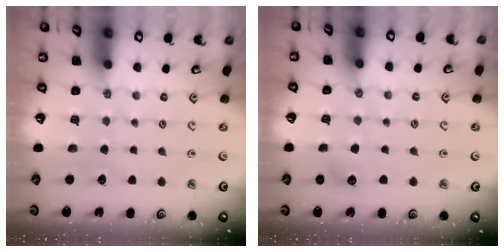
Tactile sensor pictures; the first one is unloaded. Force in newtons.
{"total": 4.7, "press": 4.7, "slide": 0.6}